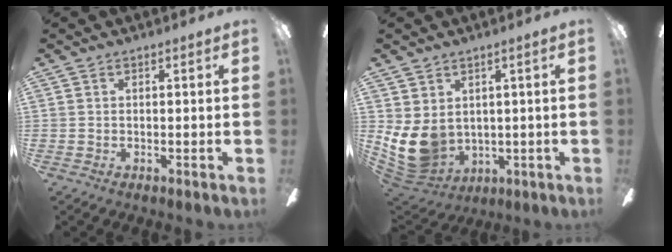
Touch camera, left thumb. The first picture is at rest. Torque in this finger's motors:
{"motor_torque": [1.73, 1.90, 1.04, -0.83, 0.10]}